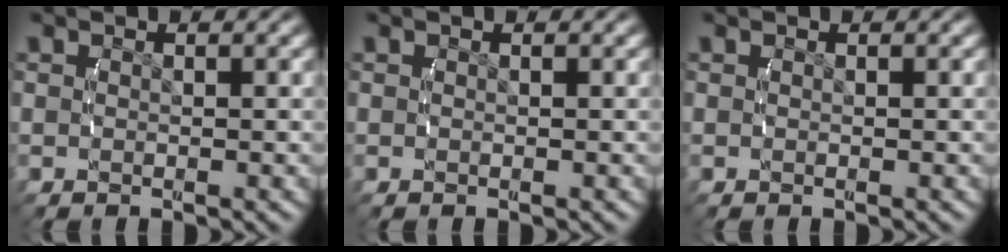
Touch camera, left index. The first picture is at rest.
{"total": 0.0}
{"total": 0.0}